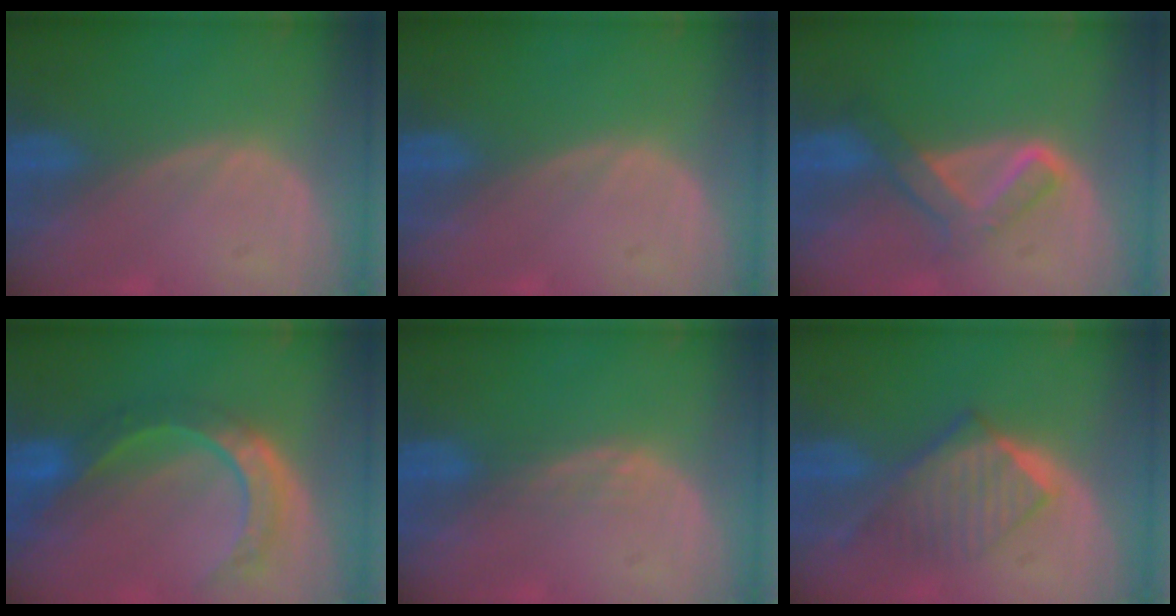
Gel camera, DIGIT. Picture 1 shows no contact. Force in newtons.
{"total": 0.0}
{"total": 5.3, "press": 5.3, "slide": 0.2}
{"total": 8.8, "press": 7.4, "slide": 4.9}
{"total": 1.5, "press": 1.5, "slide": 0.3}
{"total": 6.5, "press": 6.2, "slide": 2.1}